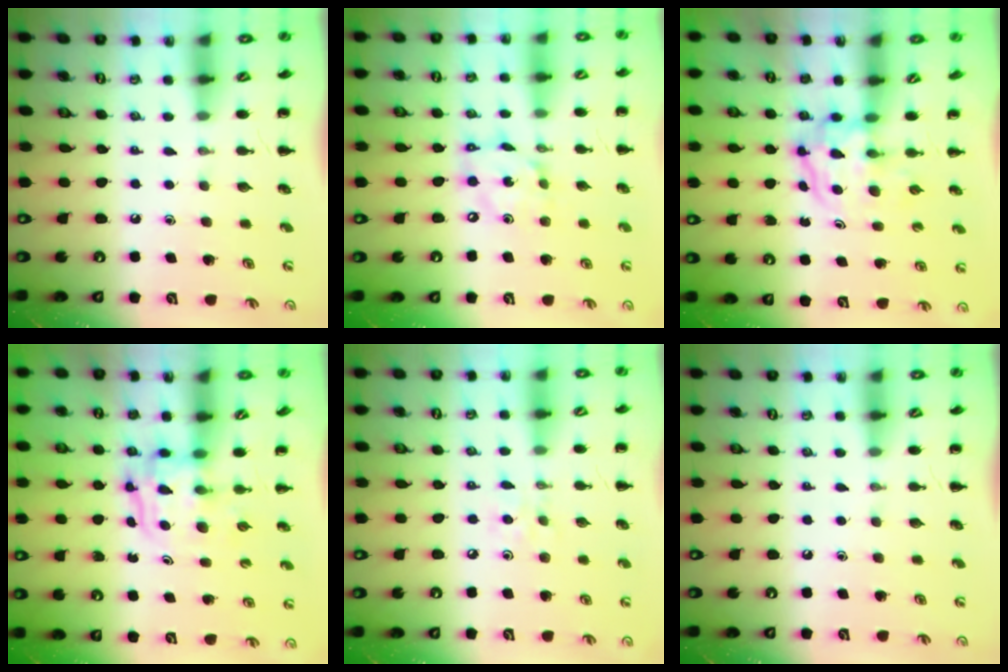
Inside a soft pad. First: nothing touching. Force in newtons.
{"total": 8.6, "press": 8.4, "slide": 1.9}
{"total": 3.9, "press": 3.9, "slide": 0.4}
{"total": 3.4, "press": 3.3, "slide": 0.3}
{"total": 3.9, "press": 3.6, "slide": 1.3}
{"total": 0.0}